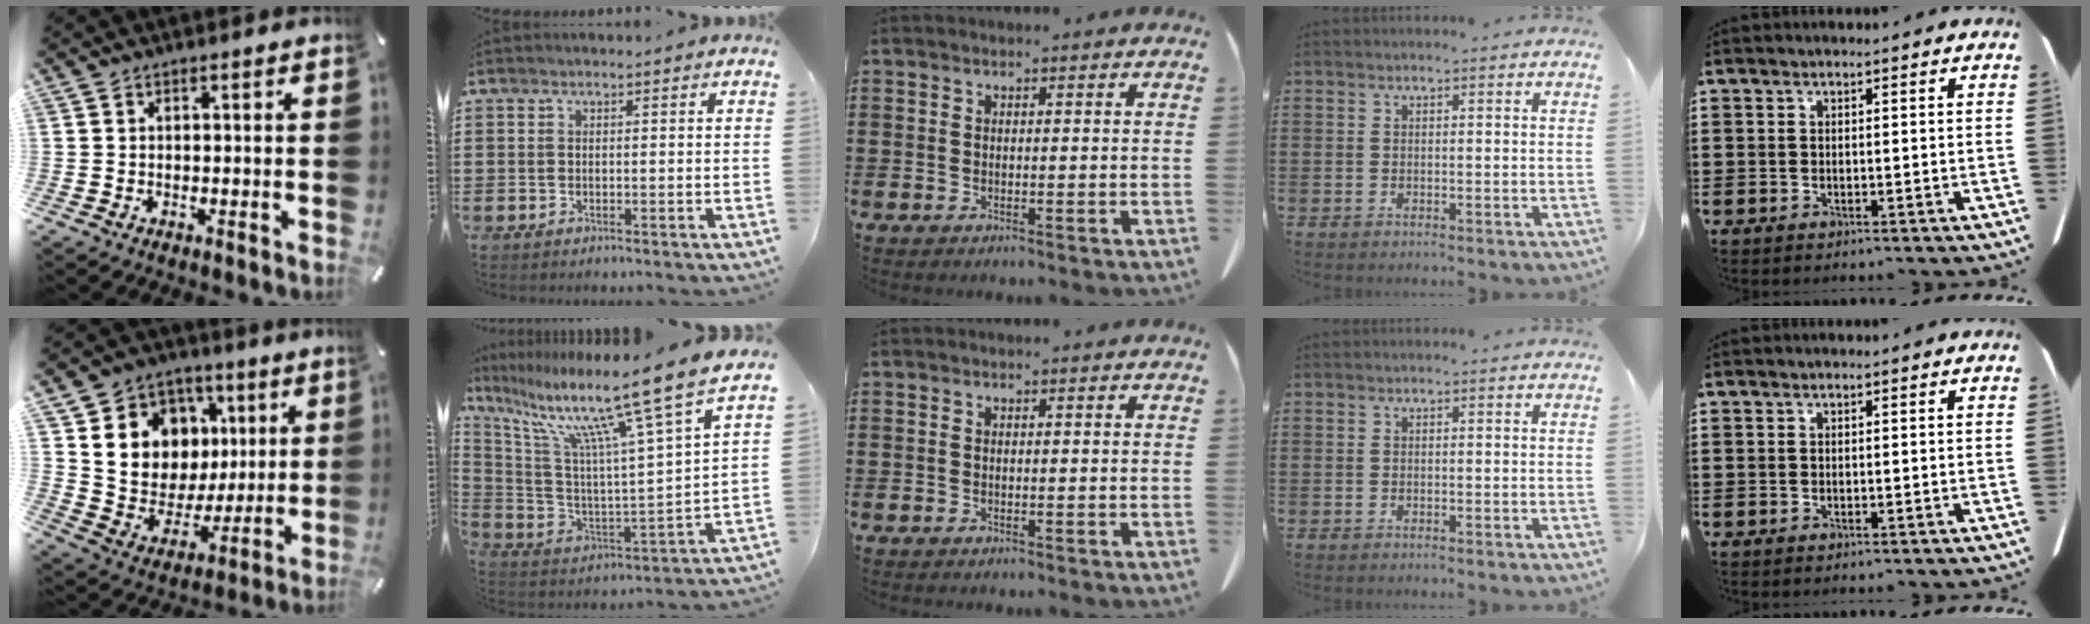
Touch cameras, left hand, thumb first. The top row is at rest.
{"thumb": {"total": 11.8, "force": [3.2, 11.2, 2.0], "torque": [-0.036, -0.032, 0.073]}, "index": {"total": 14.5, "force": [10.6, -0.1, 9.9], "torque": [-0.198, -0.074, 0.158]}}